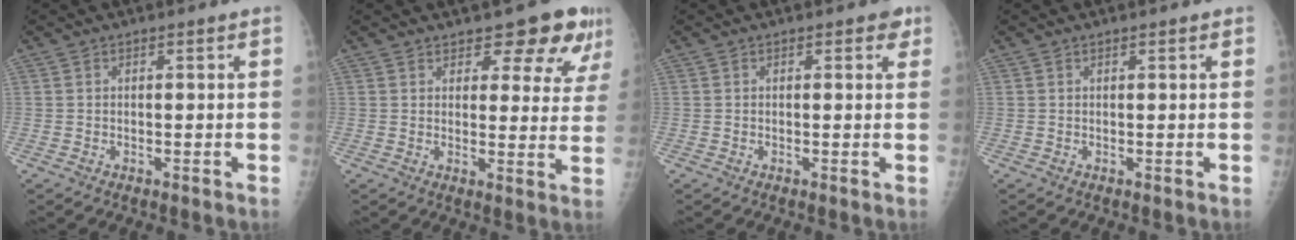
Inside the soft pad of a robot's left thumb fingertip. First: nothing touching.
{"total": 9.8, "force": [7.3, 4.1, 5.1], "torque": [-0.027, -0.041, 0.082]}
{"total": 1.7, "force": [0.9, 1.1, 1.0], "torque": [0.006, 0.000, 0.005]}
{"total": 0.5, "force": [0.4, 0.1, 0.3], "torque": [-0.006, 0.000, 0.005]}